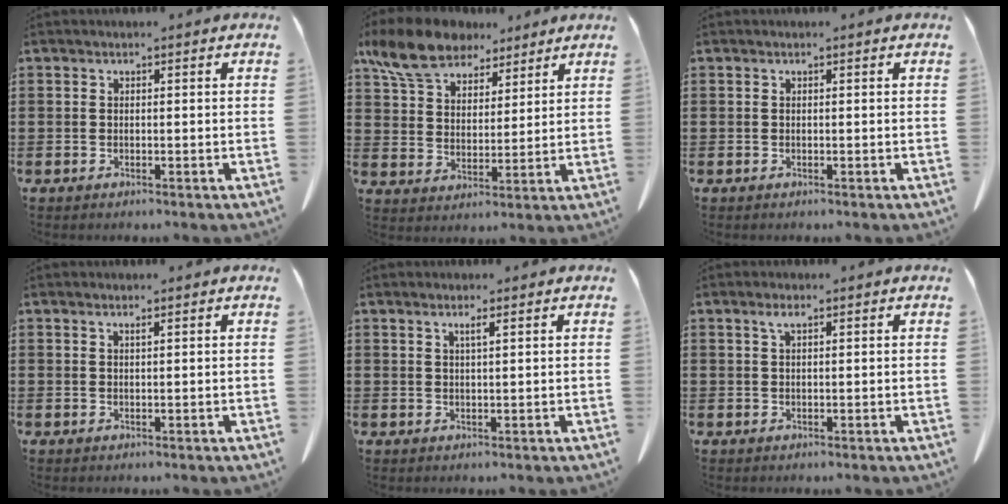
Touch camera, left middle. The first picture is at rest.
{"total": 9.8, "force": [8.0, 4.1, 4.0], "torque": [-0.110, -0.014, 0.151]}
{"total": 0.0}
{"total": 0.7, "force": [0.5, 0.0, 0.5], "torque": [-0.009, 0.000, 0.009]}
{"total": 1.4, "force": [0.9, 0.1, 1.1], "torque": [-0.023, 0.001, 0.016]}
{"total": 1.7, "force": [0.8, 0.5, 1.4], "torque": [-0.030, 0.004, 0.013]}